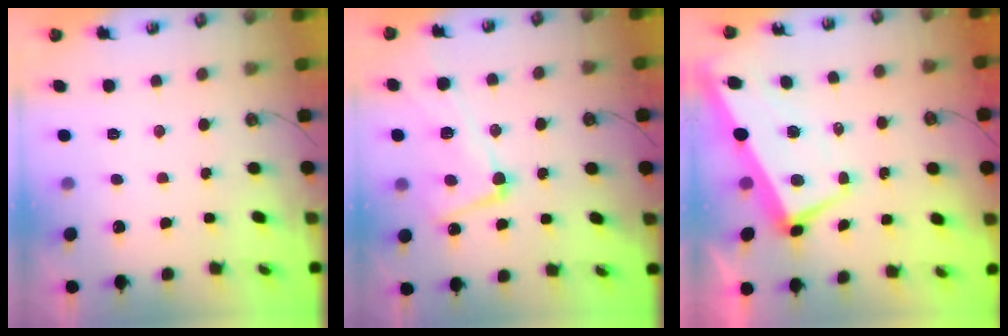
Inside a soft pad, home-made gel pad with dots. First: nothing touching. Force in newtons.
{"total": 6.8, "press": 6.7, "slide": 1.2}
{"total": 1.6, "press": 0.9, "slide": 1.3}